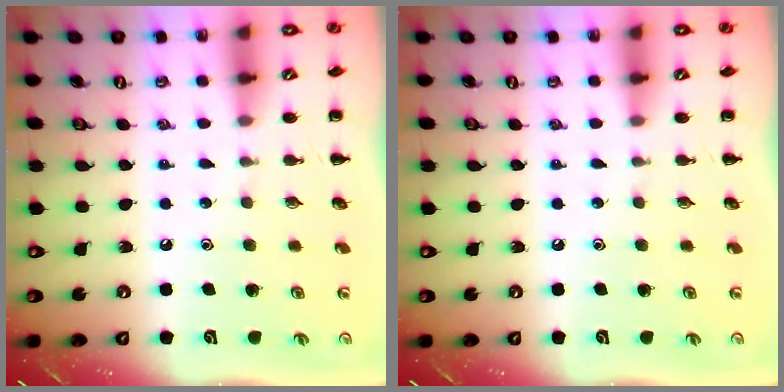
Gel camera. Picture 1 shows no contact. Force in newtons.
{"total": 0.0}